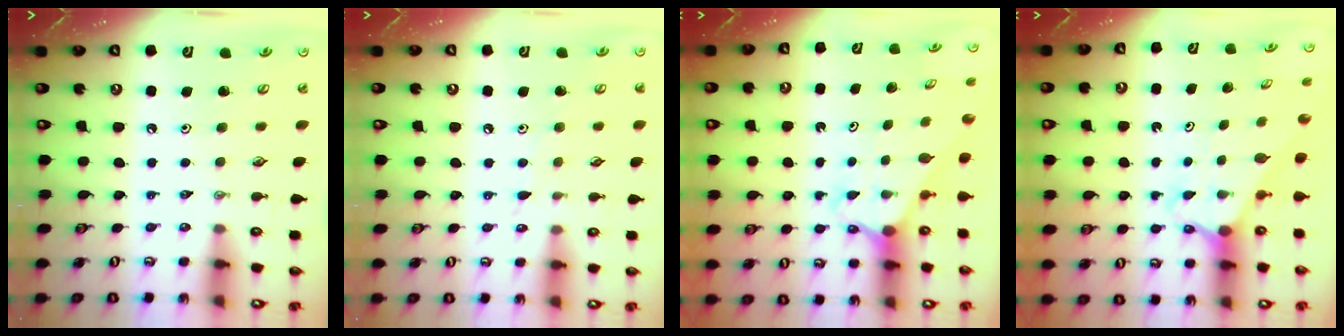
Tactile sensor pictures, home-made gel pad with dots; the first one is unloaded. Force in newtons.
{"total": 5.0, "press": 4.9, "slide": 0.6}
{"total": 2.3, "press": 2.3, "slide": 0.2}
{"total": 2.3, "press": 2.3, "slide": 0.2}